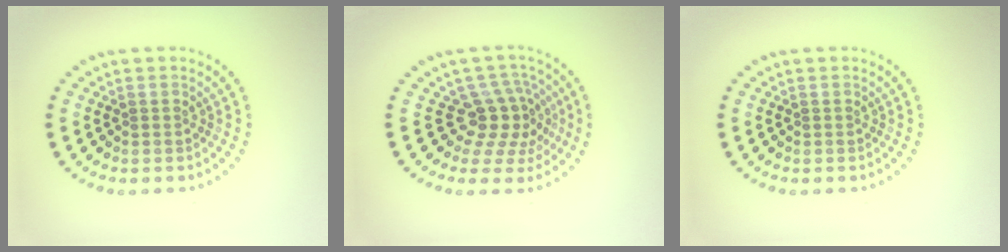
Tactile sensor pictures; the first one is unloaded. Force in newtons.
{"total": 3.9, "press": 2.8, "slide": 2.6}
{"total": 0.0}